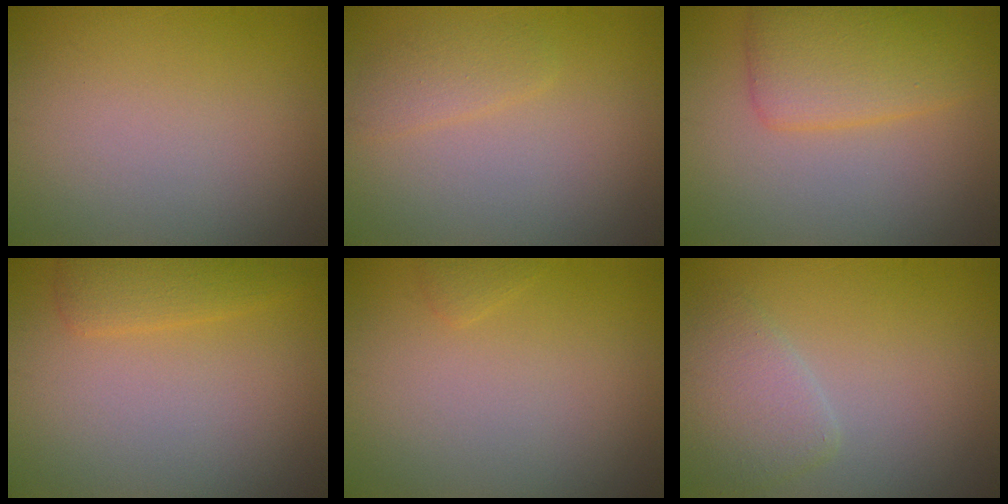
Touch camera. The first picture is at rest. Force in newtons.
{"total": 1.5, "press": 1.5, "slide": 0.1}
{"total": 4.5, "press": 4.5, "slide": 0.1}
{"total": 2.2, "press": 2.2, "slide": 0.0}
{"total": 0.6, "press": 0.6, "slide": 0.1}
{"total": 2.9, "press": 2.9, "slide": 0.2}